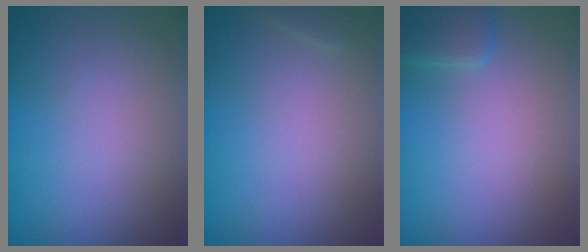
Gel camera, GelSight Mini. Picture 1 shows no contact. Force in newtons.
{"total": 0.5, "press": 0.5, "slide": 0.0}
{"total": 2.0, "press": 2.0, "slide": 0.1}